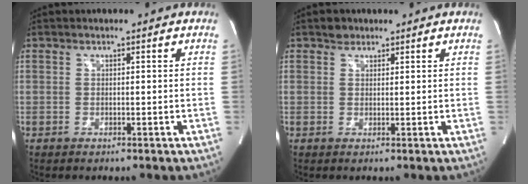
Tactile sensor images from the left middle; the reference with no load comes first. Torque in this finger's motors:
{"motor_torque": [0.15, -0.13, -0.06, 0.01]}